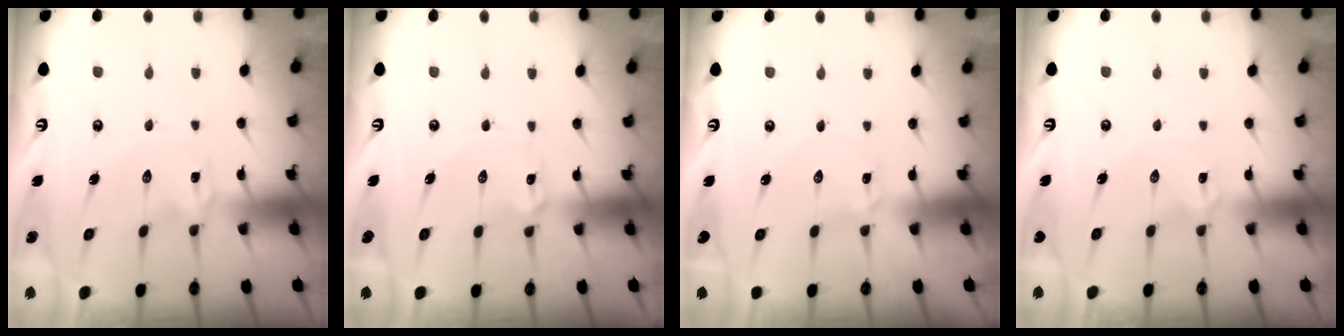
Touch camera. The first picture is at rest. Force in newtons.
{"total": 1.3, "press": 1.3, "slide": 0.0}
{"total": 0.8, "press": 0.8, "slide": 0.1}
{"total": 0.0}